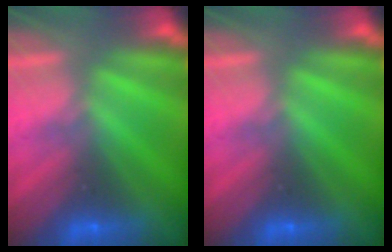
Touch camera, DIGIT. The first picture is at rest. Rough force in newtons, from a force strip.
{"total": 0.0}